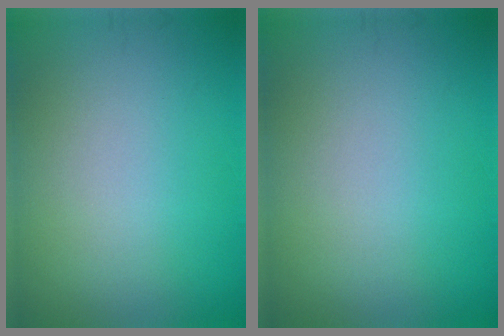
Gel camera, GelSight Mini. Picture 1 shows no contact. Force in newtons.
{"total": 0.0}